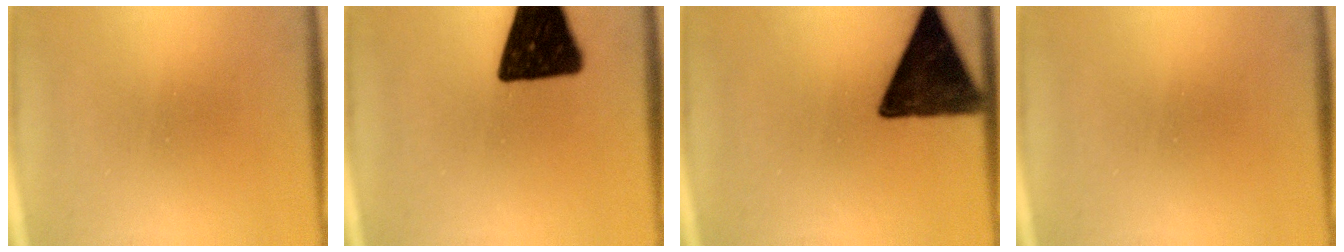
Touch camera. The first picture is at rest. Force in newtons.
{"total": 18.8}
{"total": 13.6}
{"total": 0.0}